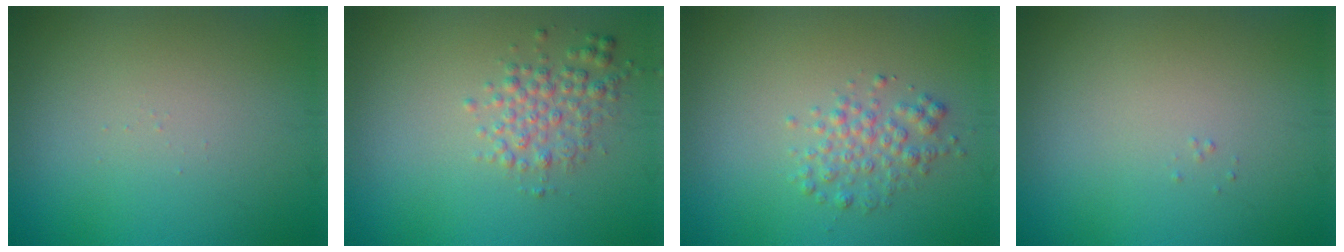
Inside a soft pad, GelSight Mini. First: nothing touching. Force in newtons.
{"total": 2.5, "press": 2.5, "slide": 0.0}
{"total": 2.2, "press": 2.2, "slide": 0.0}
{"total": 0.0}